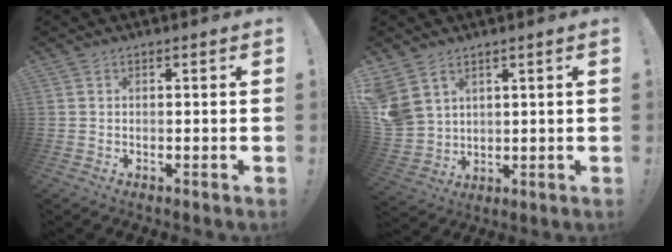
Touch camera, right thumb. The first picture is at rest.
{"total": 7.6, "force": [4.6, 5.4, 2.9], "torque": [-0.075, -0.023, 0.095]}